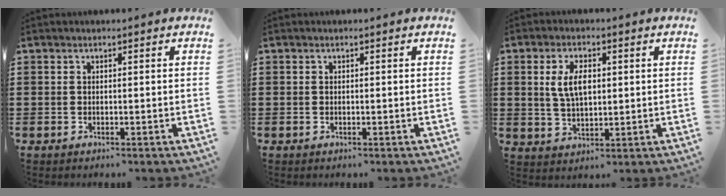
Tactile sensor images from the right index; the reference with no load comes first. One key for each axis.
{"total": 0.0}
{"total": 5.8, "fx": 1.1, "fy": 2.9, "fz": 4.9, "tx": -0.095, "ty": 0.009, "tz": 0.015}